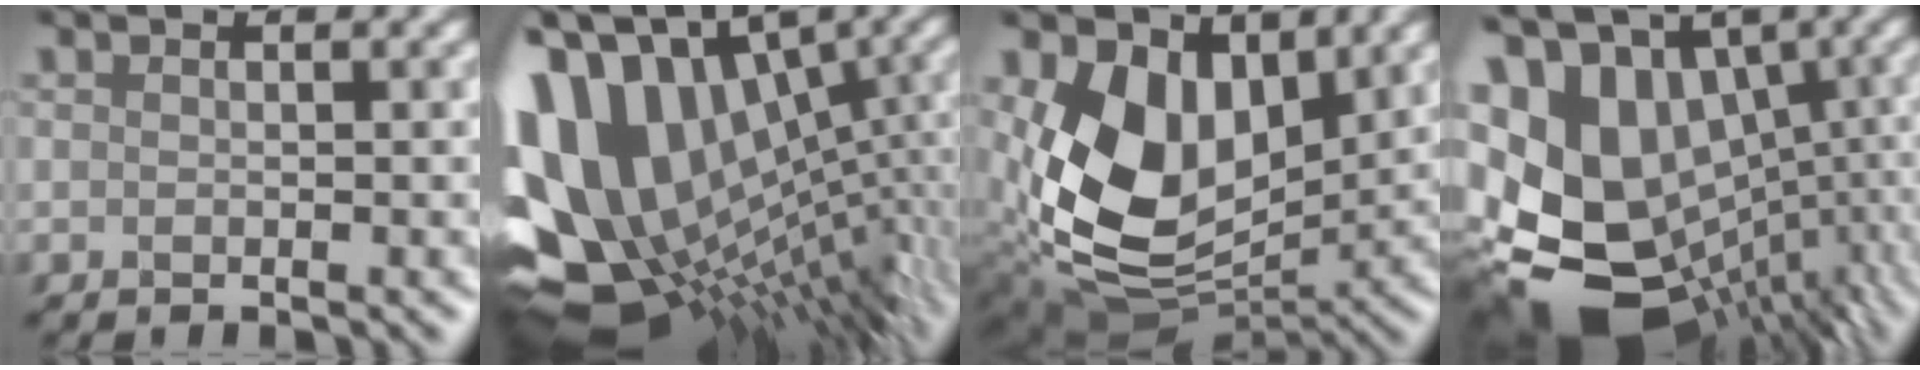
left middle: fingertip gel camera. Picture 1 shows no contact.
{"total": 17.6, "force": [1.8, 11.1, 13.6], "torque": [-0.250, -0.015, 0.061]}
{"total": 8.7, "force": [2.6, 6.0, 5.7], "torque": [-0.132, -0.026, 0.053]}
{"total": 16.7, "force": [0.8, 12.1, 11.4], "torque": [-0.215, -0.021, 0.066]}